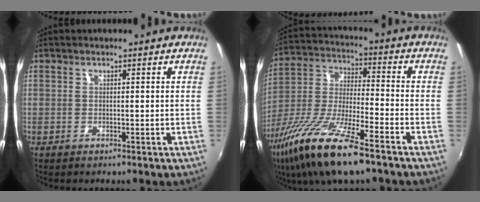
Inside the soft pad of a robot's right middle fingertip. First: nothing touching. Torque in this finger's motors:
{"motor_torque": [1.26, -0.88, 0.44, 0.21]}